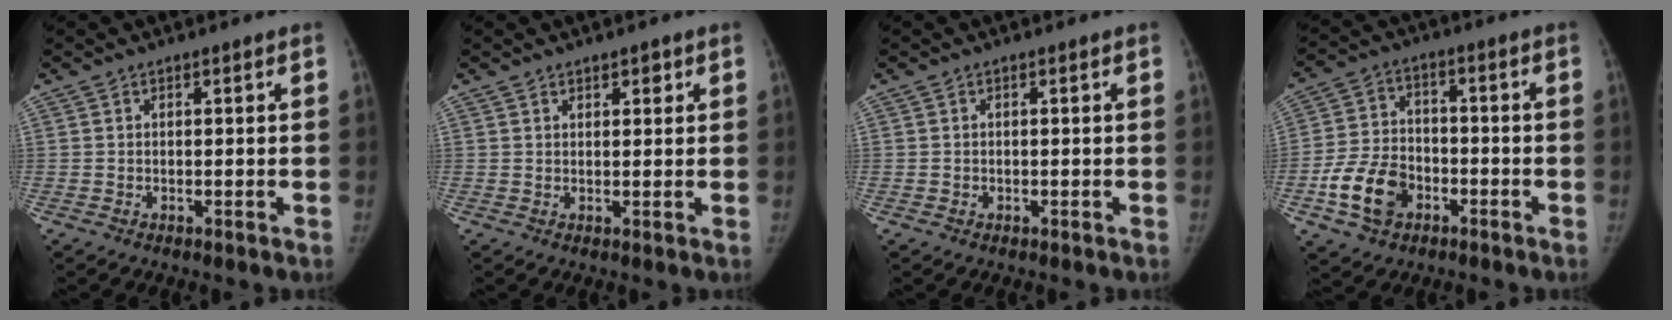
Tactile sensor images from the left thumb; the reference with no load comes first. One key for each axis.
{"total": 1.9, "fx": 1.2, "fy": 1.1, "fz": 1.0, "tx": 0.000, "ty": -0.005, "tz": 0.016}
{"total": 0.5, "fx": -0.1, "fy": 0.5, "fz": 0.1, "tx": 0.000, "ty": 0.003, "tz": -0.002}
{"total": 11.1, "fx": -4.6, "fy": 8.0, "fz": 6.2, "tx": -0.102, "ty": 0.020, "tz": -0.085}